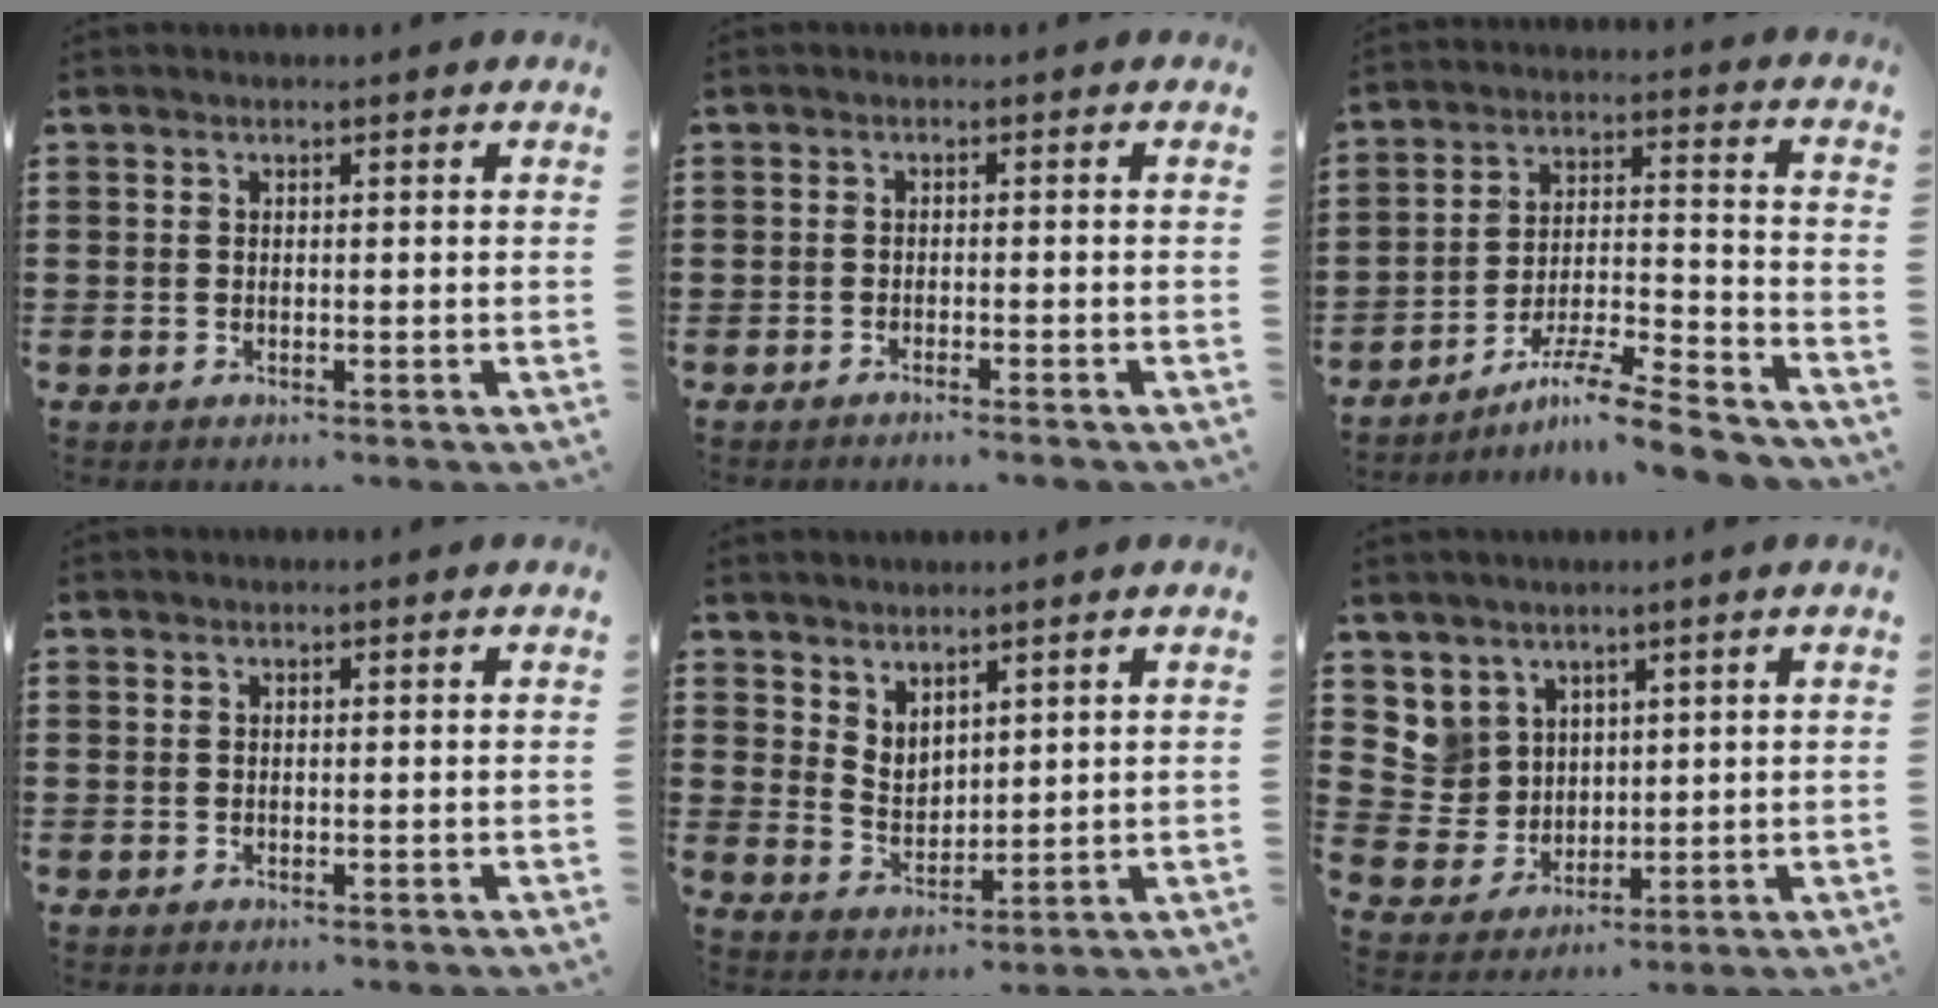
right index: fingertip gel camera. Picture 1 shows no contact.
{"total": 1.1, "force": [-1.0, -0.4, 0.4], "torque": [-0.007, 0.000, -0.019]}
{"total": 9.3, "force": [-8.0, 0.2, 4.9], "torque": [-0.081, 0.010, -0.156]}
{"total": 0.0}
{"total": 3.7, "force": [3.4, 1.3, 0.1], "torque": [-0.012, -0.007, 0.067]}
{"total": 6.1, "force": [3.4, 5.0, 0.2], "torque": [-0.045, -0.004, 0.067]}